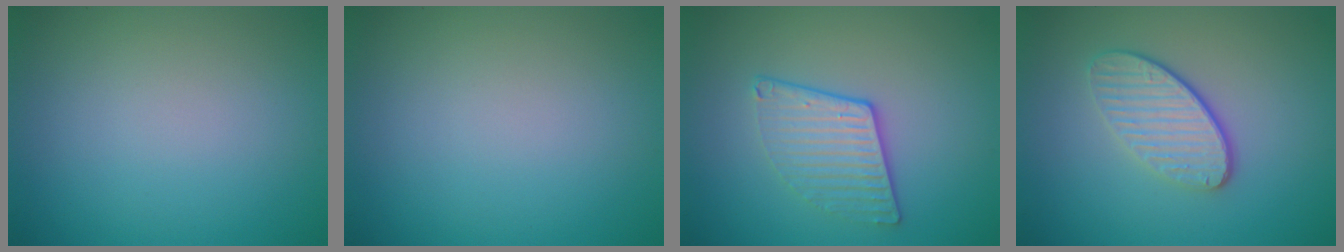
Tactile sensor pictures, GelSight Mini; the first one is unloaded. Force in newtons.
{"total": 0.0}
{"total": 3.2, "press": 2.9, "slide": 1.5}
{"total": 3.6, "press": 2.9, "slide": 2.1}